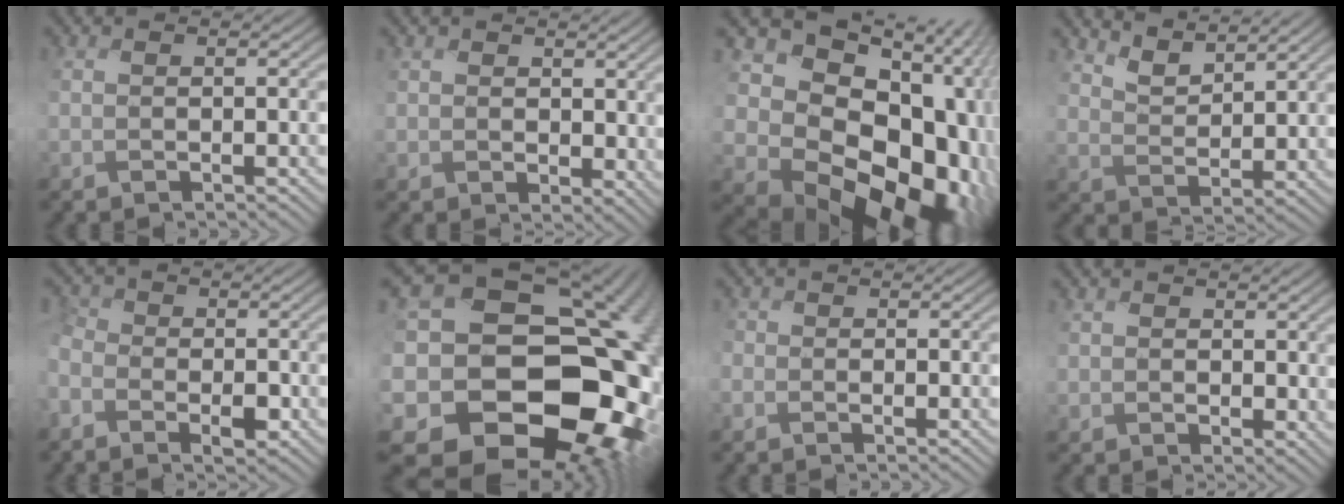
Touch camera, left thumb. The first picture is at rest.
{"total": 2.9, "force": [1.5, 2.0, 1.3], "torque": [-0.049, -0.008, 0.025]}
{"total": 19.8, "force": [-2.0, 14.6, 13.2], "torque": [-0.219, -0.035, -0.021]}
{"total": 4.7, "force": [4.4, 0.2, 1.5], "torque": [-0.037, 0.005, 0.083]}
{"total": 5.8, "force": [-3.0, 3.8, 3.1], "torque": [-0.069, -0.012, -0.071]}
{"total": 20.7, "force": [-8.4, 15.0, 11.5], "torque": [-0.189, -0.002, -0.147]}
{"total": 2.0, "force": [-0.9, 1.8, 0.1], "torque": [-0.009, 0.006, -0.031]}
{"total": 1.3, "force": [1.1, 0.7, 0.0], "torque": [-0.011, 0.000, 0.015]}